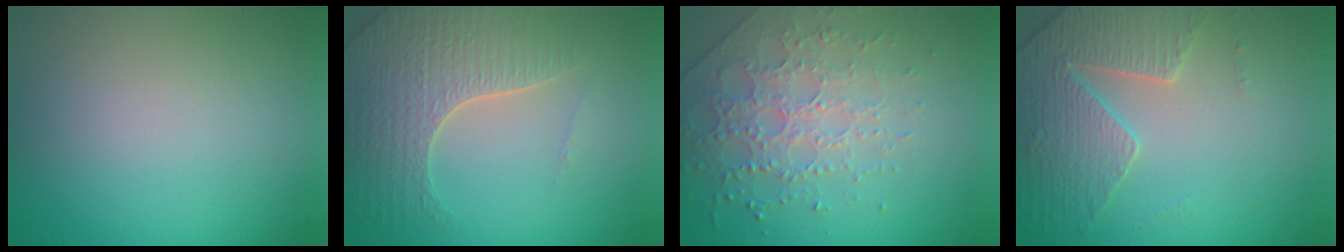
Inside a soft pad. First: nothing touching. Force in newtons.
{"total": 5.8, "press": 4.7, "slide": 3.3}
{"total": 3.9, "press": 3.8, "slide": 0.7}
{"total": 4.3, "press": 4.1, "slide": 1.1}